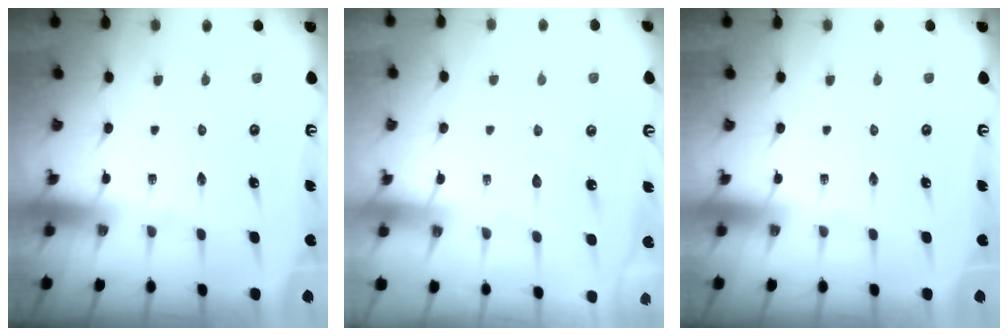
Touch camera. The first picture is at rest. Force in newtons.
{"total": 4.8, "press": 4.7, "slide": 0.6}
{"total": 0.0}